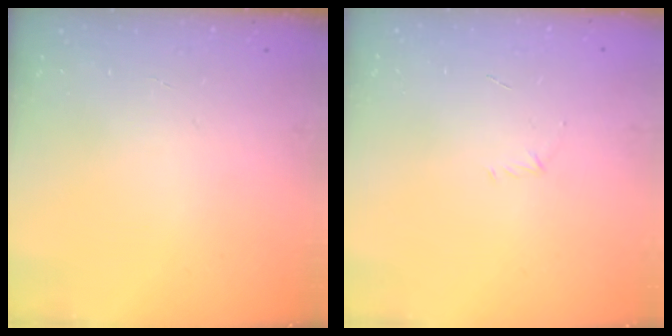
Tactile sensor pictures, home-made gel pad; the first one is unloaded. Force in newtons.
{"total": 2.7, "press": 2.6, "slide": 0.7}